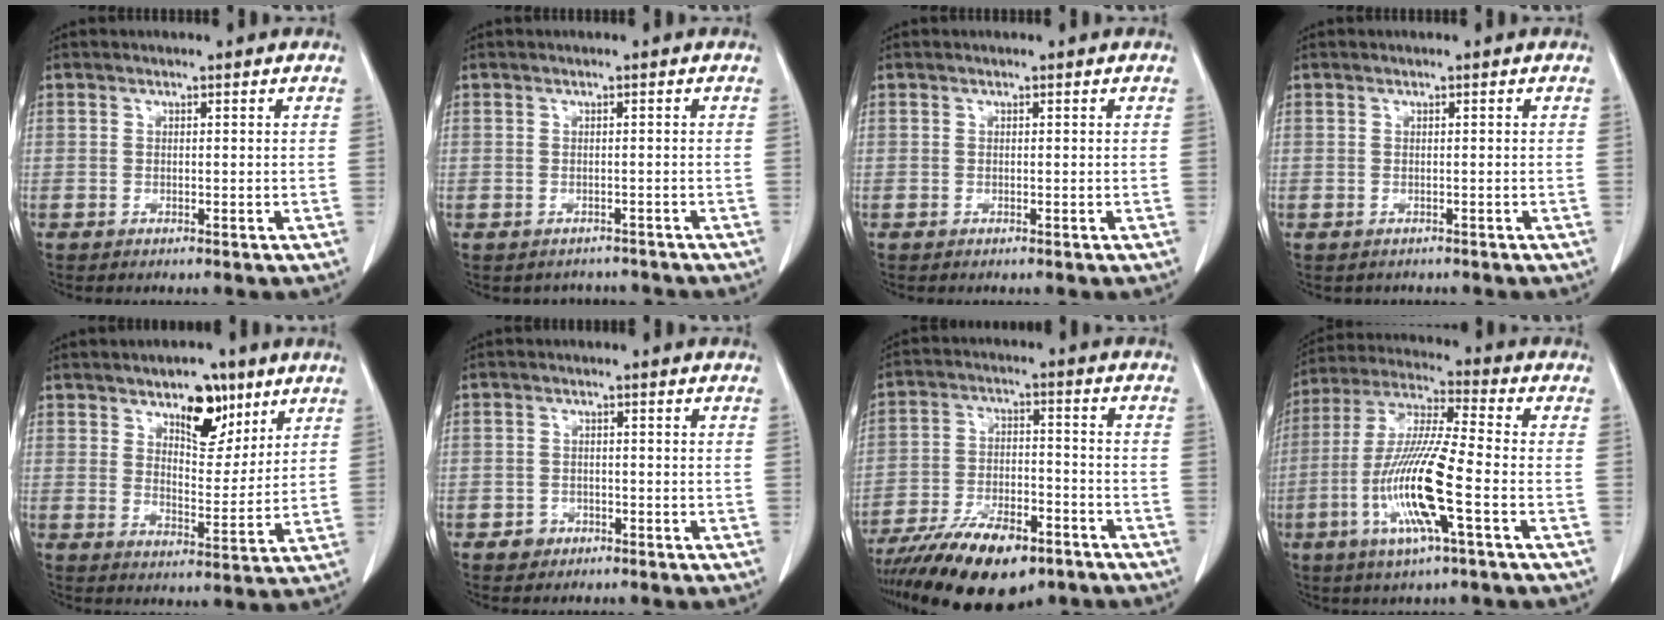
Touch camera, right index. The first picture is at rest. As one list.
[{"total": 3.0, "force": [-2.4, 1.7, -0.3], "torque": [0.001, 0.010, -0.033]}, {"total": 0.0}, {"total": 0.9, "force": [-0.6, 0.7, 0.0], "torque": [-0.003, 0.003, -0.007]}, {"total": 8.5, "force": [5.2, 4.1, 5.3], "torque": [-0.075, 0.000, 0.083]}, {"total": 2.3, "force": [-1.2, 2.0, 0.3], "torque": [-0.001, 0.010, -0.017]}, {"total": 16.2, "force": [-11.6, 5.7, 9.8], "torque": [-0.179, -0.012, -0.195]}, {"total": 14.6, "force": [-4.4, 0.6, 13.9], "torque": [-0.287, -0.010, -0.088]}]